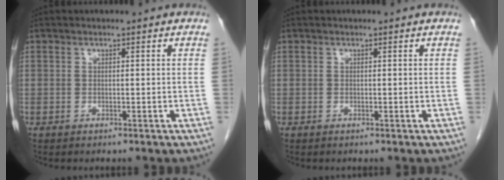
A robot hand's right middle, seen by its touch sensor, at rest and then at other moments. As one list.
[{"total": 0.0}]